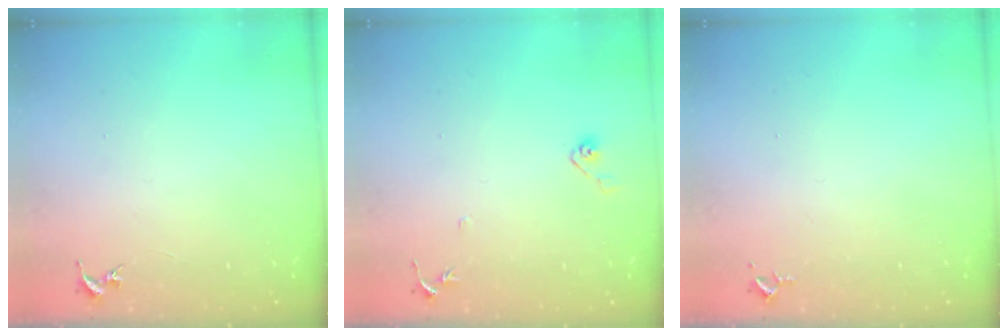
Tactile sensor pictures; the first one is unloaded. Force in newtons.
{"total": 4.8, "press": 4.7, "slide": 1.0}
{"total": 2.6, "press": 2.6, "slide": 0.4}